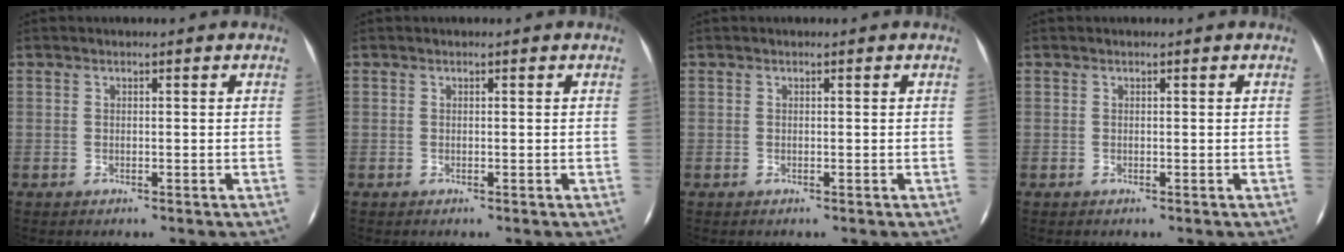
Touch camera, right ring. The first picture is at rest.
{"total": 0.0}
{"total": 0.0}
{"total": 0.0}